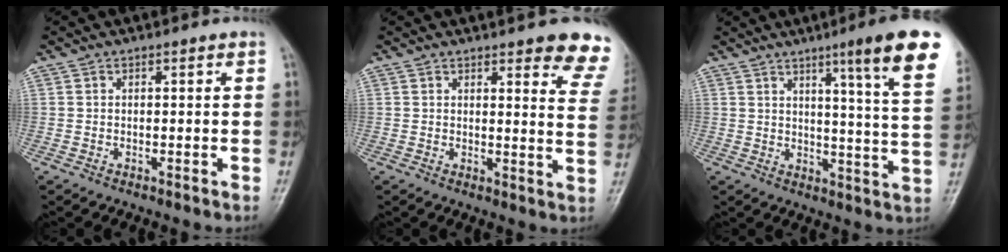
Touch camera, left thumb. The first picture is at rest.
{"total": 10.9, "force": [8.6, 2.7, 6.2], "torque": [-0.036, -0.043, 0.077]}
{"total": 15.5, "force": [8.5, 0.7, 12.9], "torque": [-0.163, -0.044, 0.105]}